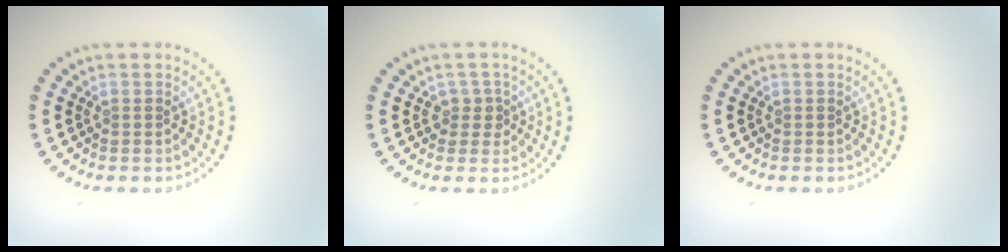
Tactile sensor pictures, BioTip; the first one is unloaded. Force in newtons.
{"total": 1.6, "press": 1.3, "slide": 1.0}
{"total": 0.0}